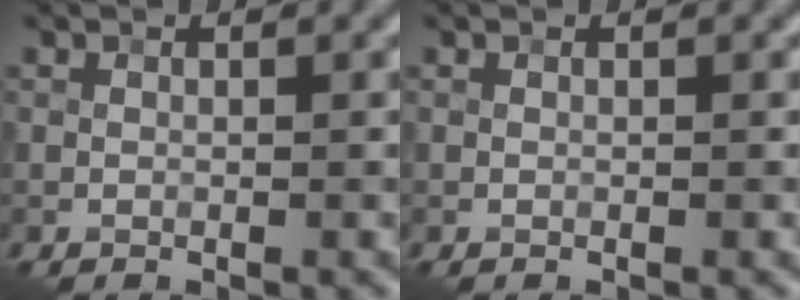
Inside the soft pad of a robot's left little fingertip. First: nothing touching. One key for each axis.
{"total": 0.0}